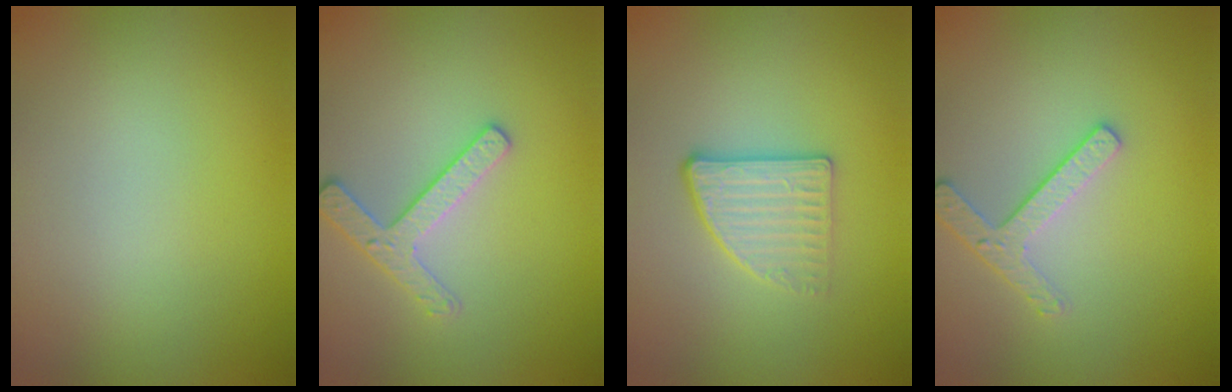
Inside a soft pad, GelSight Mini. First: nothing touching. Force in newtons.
{"total": 2.5, "press": 2.4, "slide": 0.3}
{"total": 2.8, "press": 2.5, "slide": 1.4}
{"total": 2.5, "press": 2.2, "slide": 1.1}